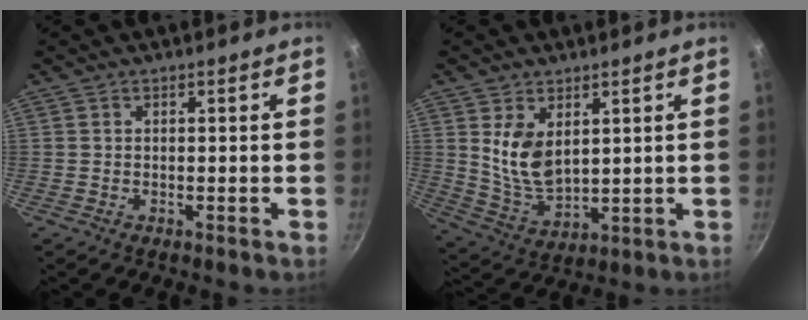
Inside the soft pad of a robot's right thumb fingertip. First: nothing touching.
{"total": 9.6, "force": [3.0, 5.8, 7.0], "torque": [-0.117, -0.033, 0.075]}